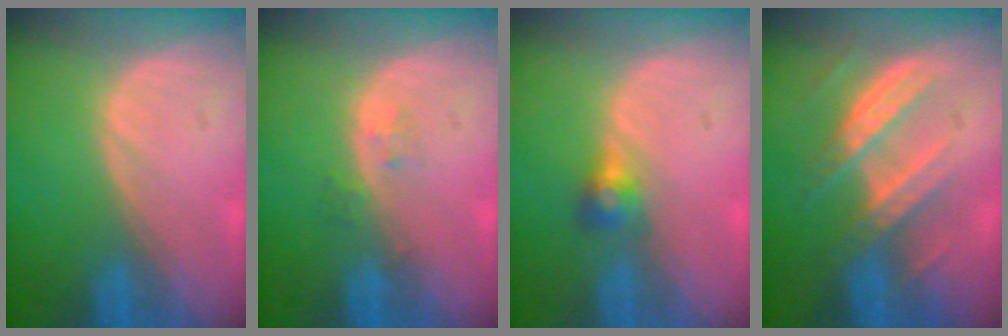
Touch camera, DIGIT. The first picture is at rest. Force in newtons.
{"total": 1.6, "press": 1.6, "slide": 0.1}
{"total": 2.7, "press": 2.5, "slide": 0.9}
{"total": 7.1, "press": 6.9, "slide": 1.8}